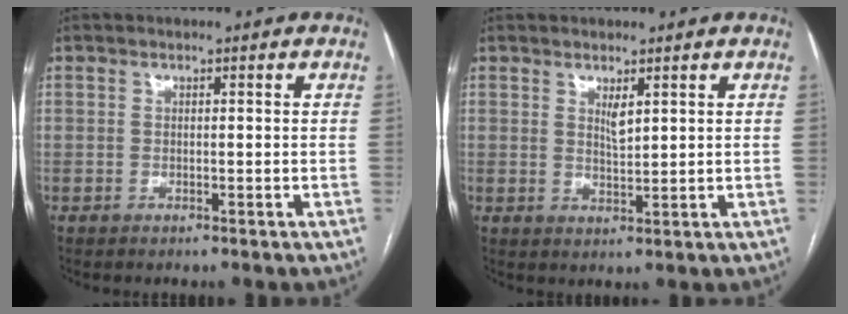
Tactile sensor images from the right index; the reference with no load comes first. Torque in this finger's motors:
{"motor_torque": [0.32, 0.27, 0.16, 0.05]}